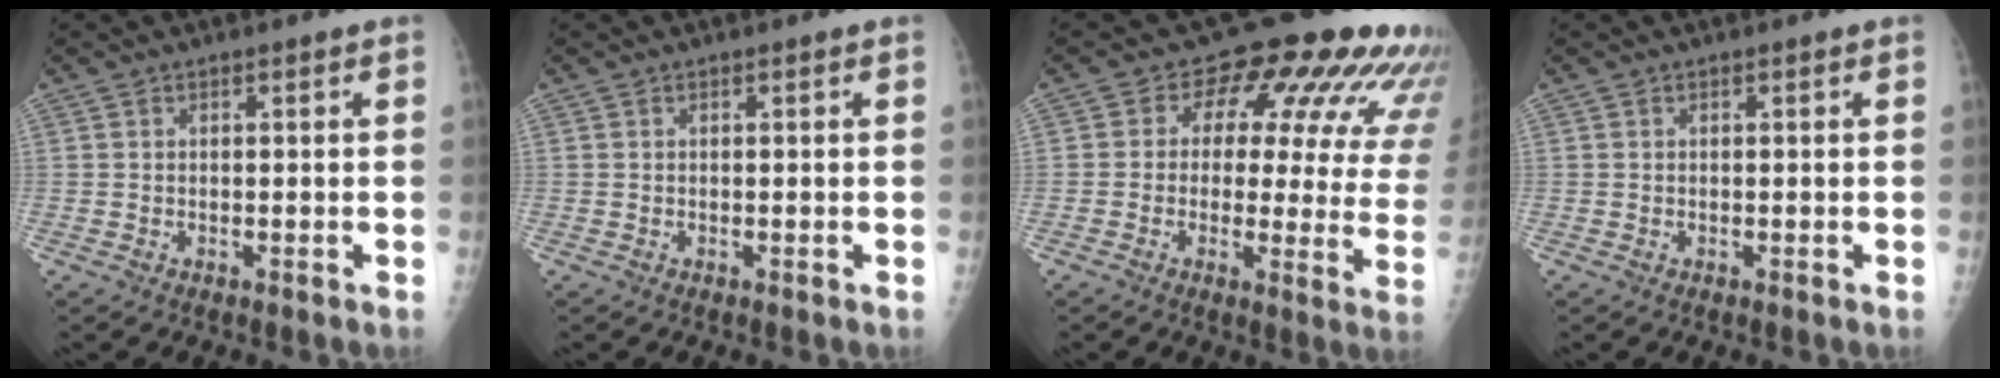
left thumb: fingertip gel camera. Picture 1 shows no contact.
{"total": 0.0}
{"total": 18.5, "force": [9.7, 9.0, 13.0], "torque": [-0.120, -0.026, 0.092]}
{"total": 0.0}